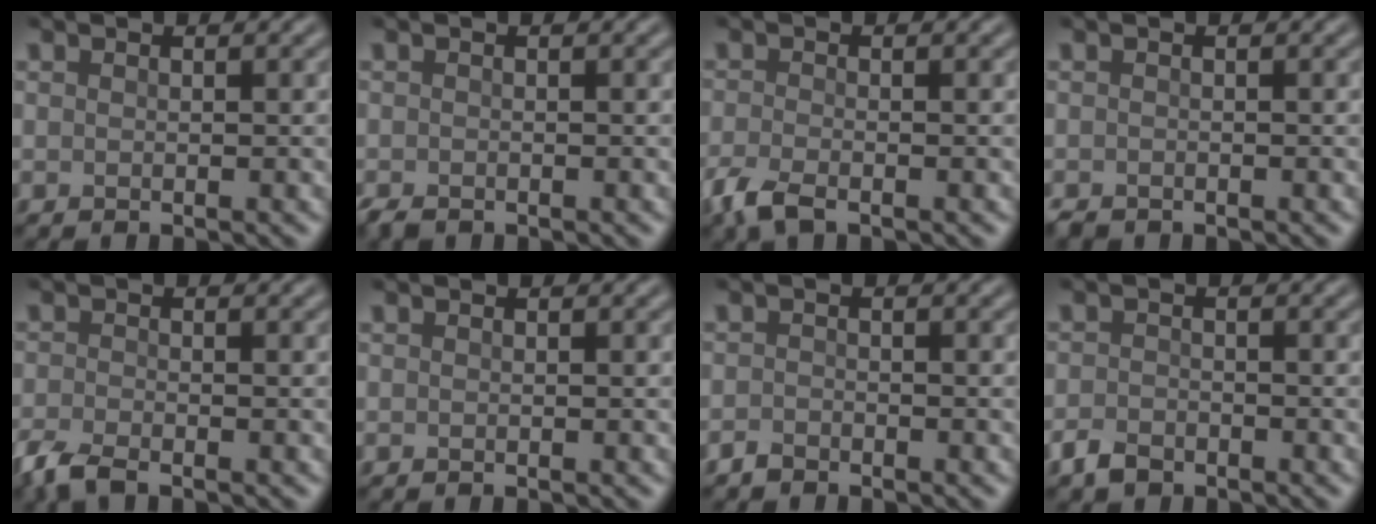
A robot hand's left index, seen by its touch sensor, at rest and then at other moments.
{"total": 0.9, "force": [-0.8, 0.3, 0.3], "torque": [-0.005, -0.004, -0.016]}
{"total": 2.7, "force": [-1.9, 0.9, 1.7], "torque": [-0.042, -0.007, -0.046]}
{"total": 0.7, "force": [-0.6, 0.2, 0.1], "torque": [0.000, -0.003, -0.012]}
{"total": 2.9, "force": [-2.2, 0.8, 1.6], "torque": [-0.037, -0.008, -0.053]}
{"total": 0.0}
{"total": 1.0, "force": [-0.9, 0.4, 0.2], "torque": [-0.003, 0.001, -0.021]}
{"total": 1.9, "force": [-1.5, 1.0, 0.7], "torque": [-0.012, 0.000, -0.034]}